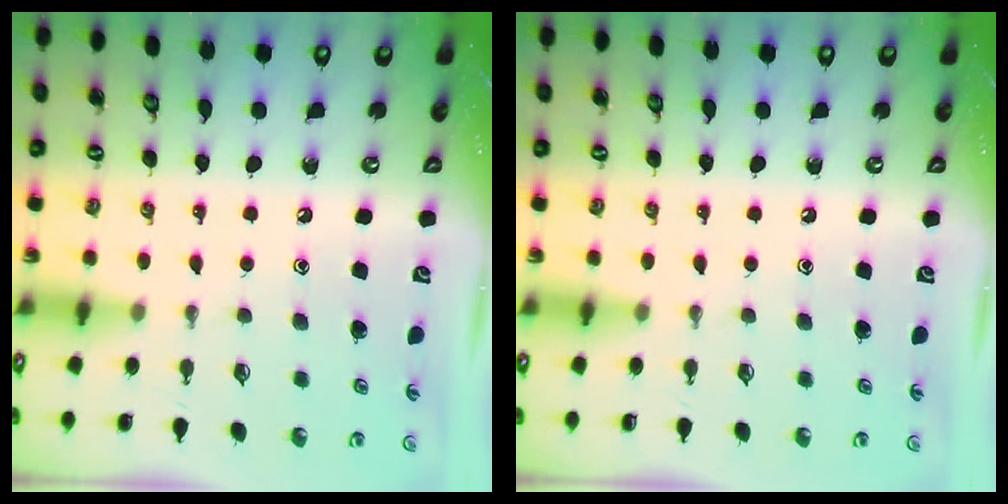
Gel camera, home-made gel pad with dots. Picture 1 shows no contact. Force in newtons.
{"total": 0.0}